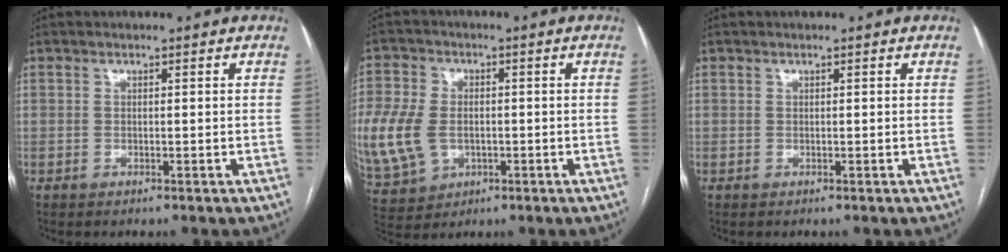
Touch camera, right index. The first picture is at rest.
{"total": 20.2, "force": [-3.6, 15.9, 11.8], "torque": [-0.330, 0.009, -0.043]}
{"total": 0.0}